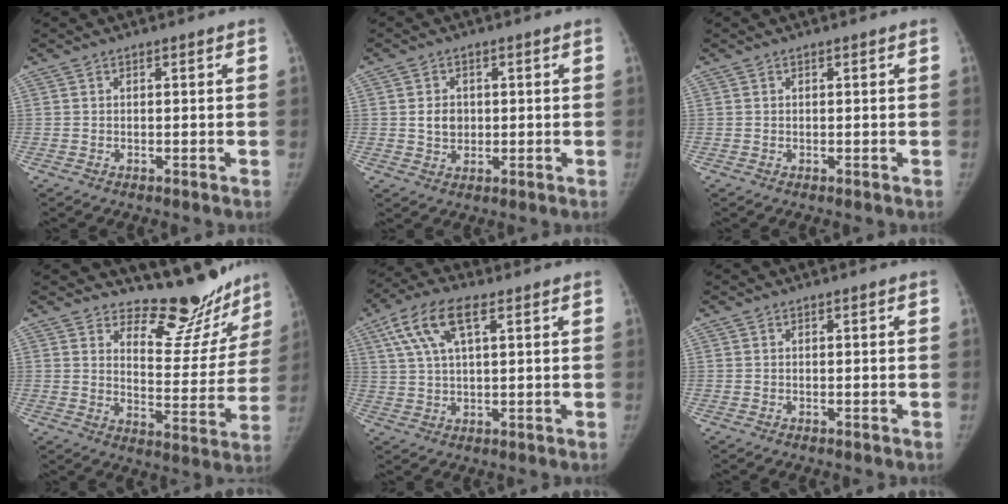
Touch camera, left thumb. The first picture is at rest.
{"total": 4.0, "force": [0.5, 3.3, 2.3], "torque": [-0.021, -0.002, 0.013]}
{"total": 0.0}
{"total": 14.9, "force": [13.5, 5.2, 3.5], "torque": [0.007, -0.125, 0.176]}
{"total": 10.7, "force": [4.8, 4.4, 8.5], "torque": [-0.173, 0.010, 0.090]}
{"total": 0.0}